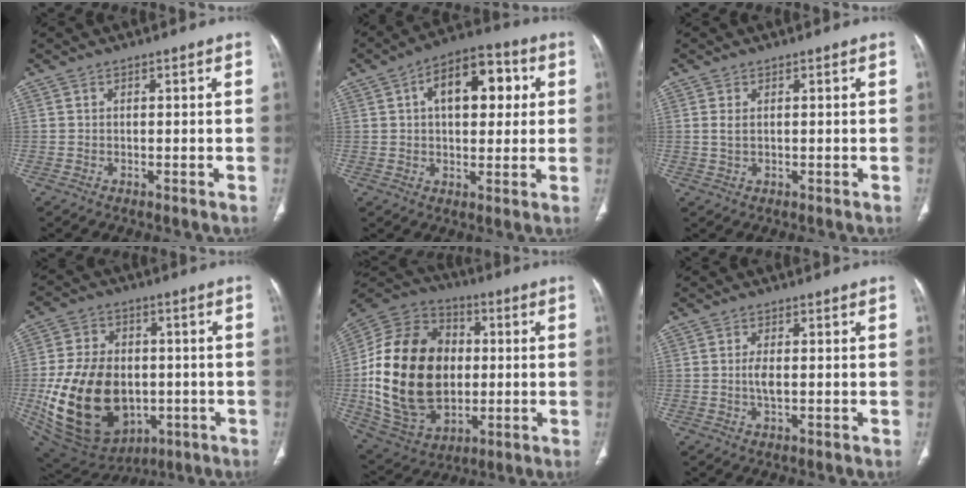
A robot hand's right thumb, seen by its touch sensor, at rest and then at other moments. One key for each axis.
{"total": 13.5, "fx": 3.4, "fy": 7.6, "fz": 10.6, "tx": -0.124, "ty": 0.019, "tz": 0.045}
{"total": 1.8, "fx": 0.4, "fy": 1.0, "fz": 1.5, "tx": -0.036, "ty": 0.002, "tz": 0.011}
{"total": 23.4, "fx": -3.2, "fy": 16.5, "fz": 16.2, "tx": -0.283, "ty": 0.001, "tz": -0.021}
{"total": 27.8, "fx": -0.3, "fy": 19.5, "fz": 19.8, "tx": -0.367, "ty": 0.007, "tz": 0.011}
{"total": 2.4, "fx": -0.1, "fy": 0.9, "fz": 2.3, "tx": -0.049, "ty": -0.003, "tz": -0.002}